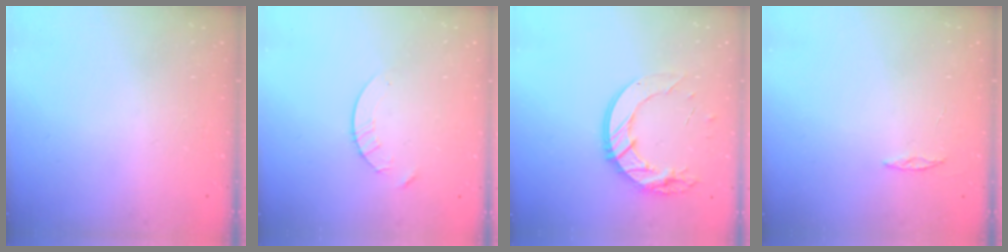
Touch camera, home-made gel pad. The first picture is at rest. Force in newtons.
{"total": 3.8, "press": 3.7, "slide": 0.5}
{"total": 14.7, "press": 14.6, "slide": 1.3}
{"total": 2.0, "press": 2.0, "slide": 0.2}